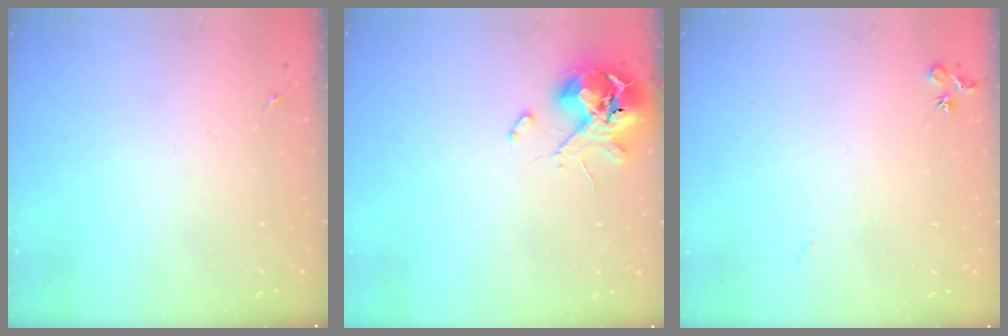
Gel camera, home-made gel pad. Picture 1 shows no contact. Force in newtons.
{"total": 10.7, "press": 10.6, "slide": 1.6}
{"total": 6.6, "press": 6.6, "slide": 0.6}